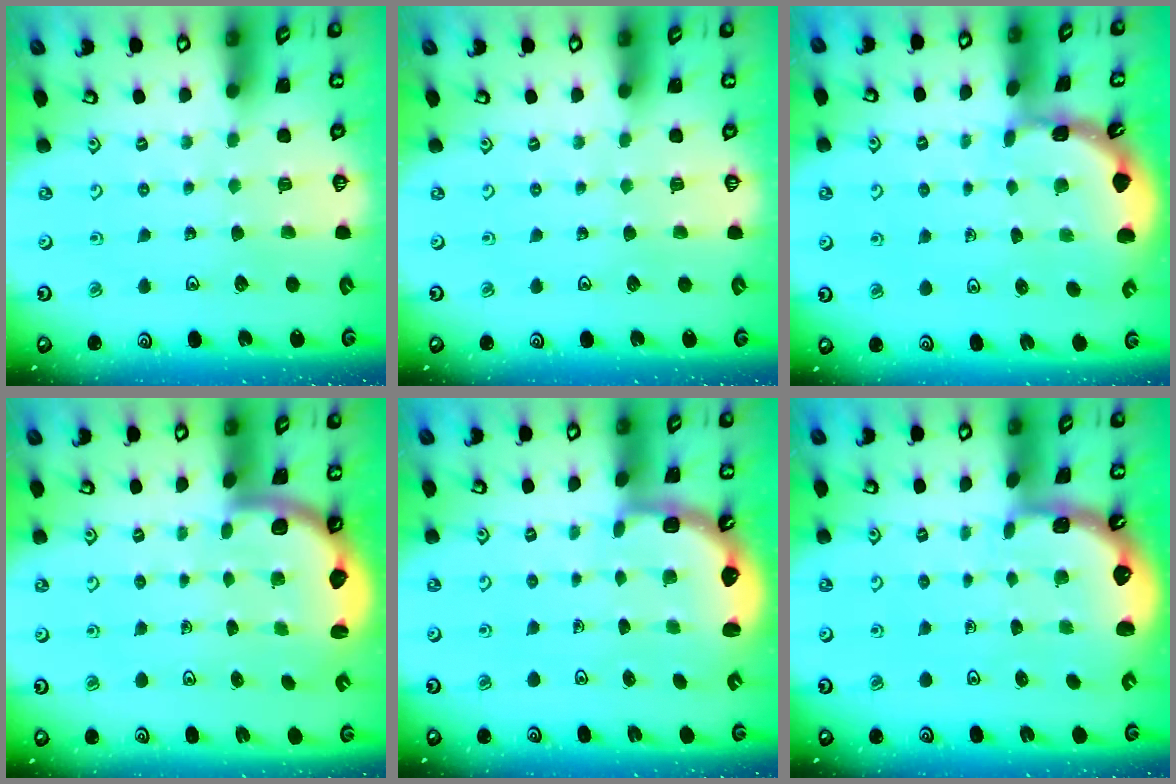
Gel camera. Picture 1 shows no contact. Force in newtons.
{"total": 0.0}
{"total": 1.5, "press": 1.5, "slide": 0.1}
{"total": 2.5, "press": 2.2, "slide": 1.2}
{"total": 2.6, "press": 2.3, "slide": 1.3}
{"total": 1.2, "press": 1.2, "slide": 0.1}